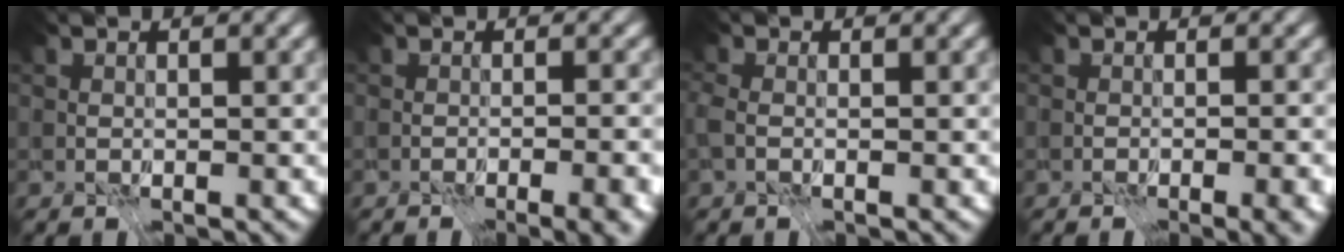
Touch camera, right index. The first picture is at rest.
{"total": 7.4, "force": [-4.5, 3.1, 5.0], "torque": [-0.032, -0.004, -0.041]}
{"total": 3.3, "force": [-1.1, 2.1, 2.3], "torque": [-0.044, 0.000, -0.025]}
{"total": 5.3, "force": [-2.8, 2.3, 3.9], "torque": [-0.021, -0.016, -0.026]}